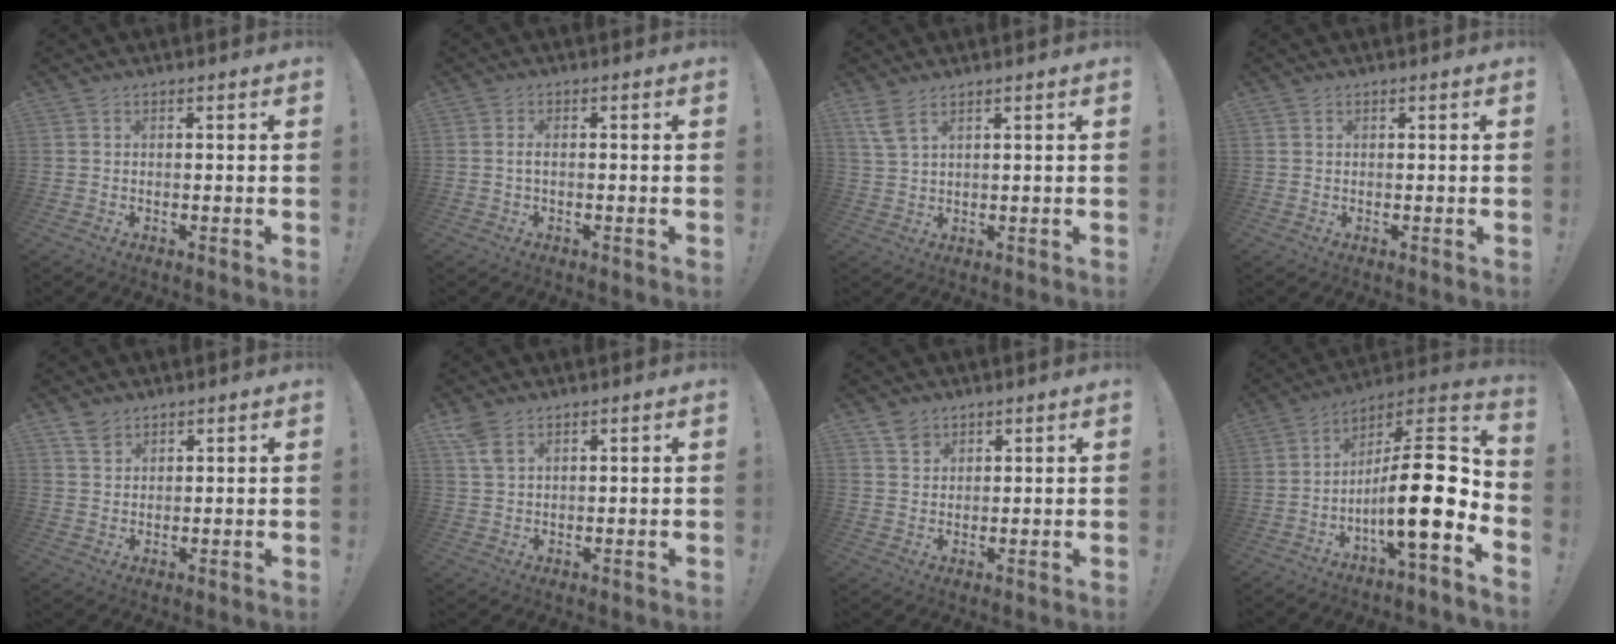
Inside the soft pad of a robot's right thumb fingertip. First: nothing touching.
{"total": 1.9, "force": [-0.6, 0.5, 1.7], "torque": [-0.040, 0.009, -0.010]}
{"total": 4.8, "force": [3.1, 1.3, 3.4], "torque": [-0.079, -0.006, 0.060]}
{"total": 0.0}
{"total": 3.5, "force": [2.7, 1.9, 1.1], "torque": [-0.013, -0.015, 0.051]}
{"total": 4.7, "force": [2.9, 2.4, 2.9], "torque": [-0.054, -0.011, 0.056]}
{"total": 3.7, "force": [2.8, 2.3, 0.8], "torque": [-0.011, -0.014, 0.052]}
{"total": 19.7, "force": [-4.0, 4.9, 18.7], "torque": [-0.320, 0.015, -0.067]}